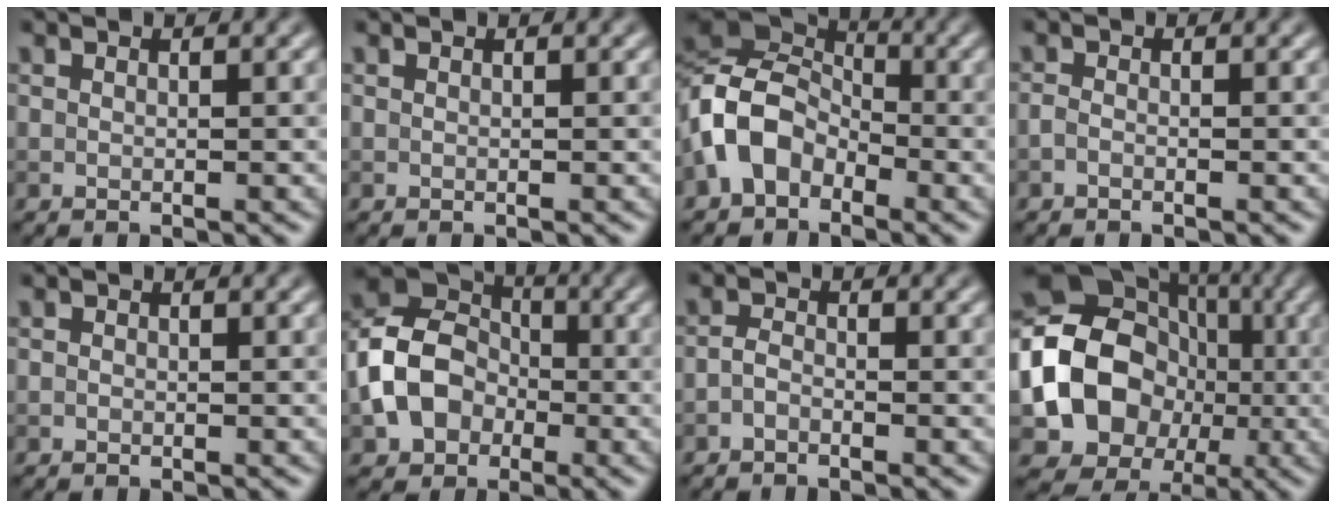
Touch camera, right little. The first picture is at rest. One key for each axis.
{"total": 0.0}
{"total": 6.7, "fx": -2.6, "fy": 4.7, "fz": 3.9, "tx": -0.082, "ty": 0.011, "tz": -0.068}
{"total": 0.5, "fx": -0.4, "fy": 0.2, "fz": 0.3, "tx": -0.010, "ty": -0.001, "tz": -0.009}
{"total": 0.0}
{"total": 7.9, "fx": -1.7, "fy": 6.1, "fz": 4.7, "tx": -0.093, "ty": 0.003, "tz": -0.044}
{"total": 1.1, "fx": -0.8, "fy": 0.5, "fz": 0.6, "tx": -0.012, "ty": 0.003, "tz": -0.021}
{"total": 11.6, "fx": -1.3, "fy": 9.7, "fz": 6.1, "tx": -0.104, "ty": -0.007, "tz": -0.032}